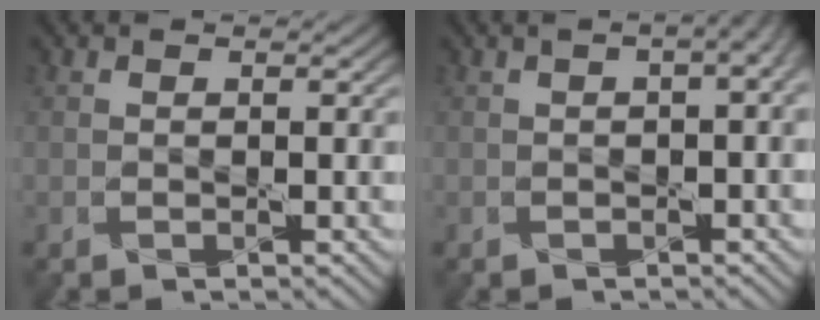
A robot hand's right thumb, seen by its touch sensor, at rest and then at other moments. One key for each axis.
{"total": 5.2, "fx": 0.9, "fy": 2.1, "fz": 4.6, "tx": -0.057, "ty": 0.016, "tz": 0.002}